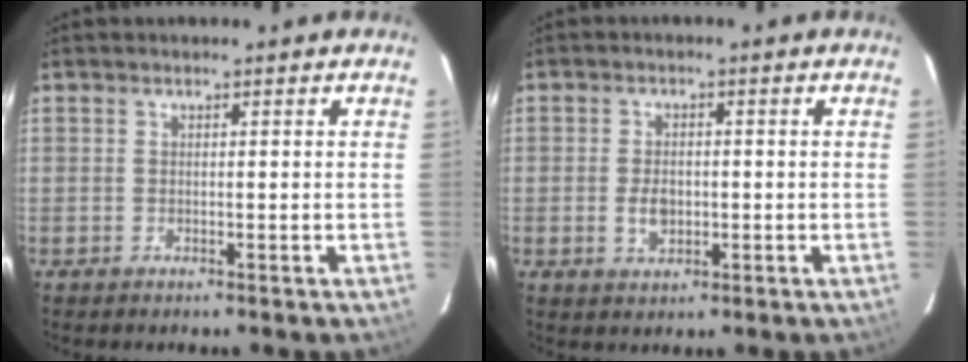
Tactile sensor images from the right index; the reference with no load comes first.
{"total": 3.9, "force": [-0.8, 2.5, 2.9], "torque": [-0.055, -0.001, -0.010]}